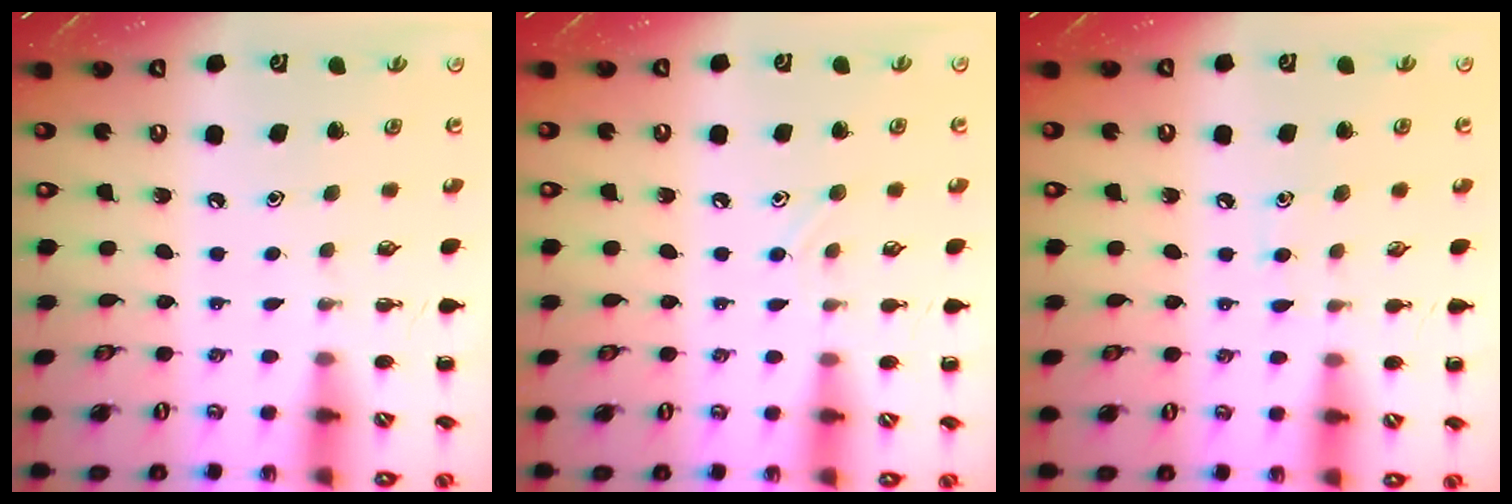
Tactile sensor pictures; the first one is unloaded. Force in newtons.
{"total": 5.7, "press": 5.5, "slide": 1.6}
{"total": 6.0, "press": 5.6, "slide": 2.1}